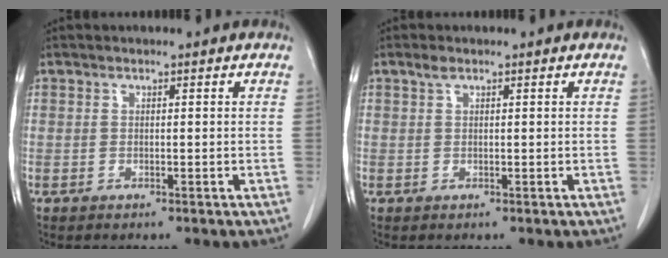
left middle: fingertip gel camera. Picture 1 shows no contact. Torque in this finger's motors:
{"motor_torque": [-0.10, 0.05, -0.22, -0.02]}